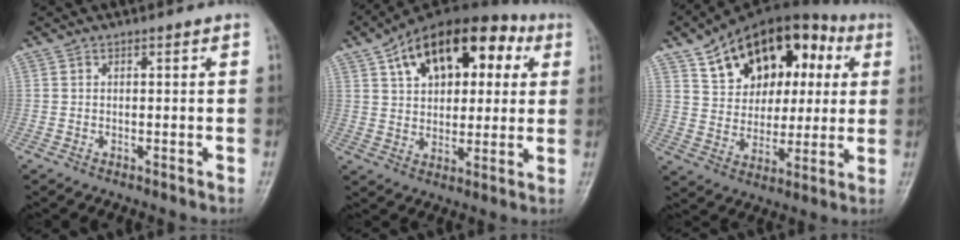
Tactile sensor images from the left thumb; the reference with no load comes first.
{"total": 20.2, "force": [7.6, 11.7, 14.5], "torque": [-0.181, 0.015, 0.114]}
{"total": 20.3, "force": [7.5, 13.2, 13.4], "torque": [-0.160, 0.012, 0.121]}